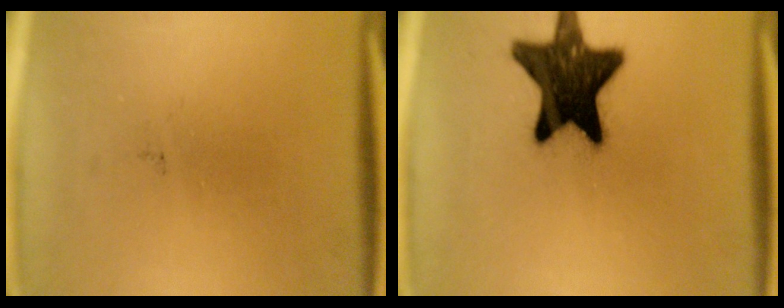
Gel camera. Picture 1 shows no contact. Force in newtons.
{"total": 16.7}